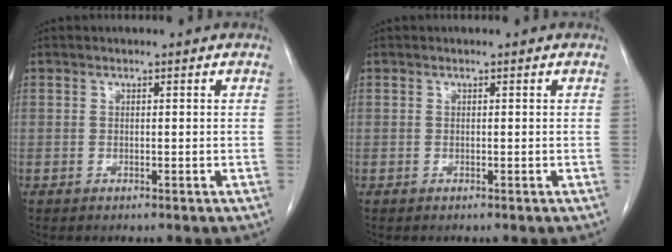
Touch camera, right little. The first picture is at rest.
{"total": 0.0}